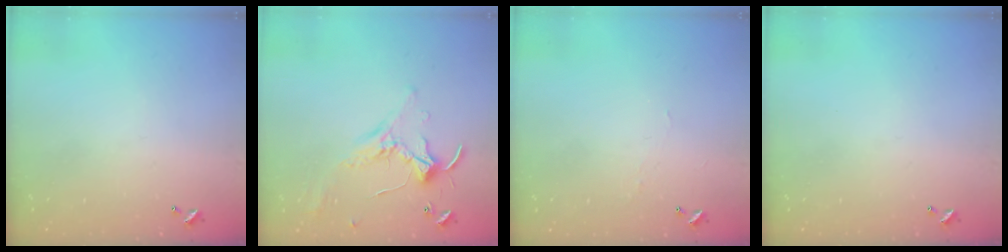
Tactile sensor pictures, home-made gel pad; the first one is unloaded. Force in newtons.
{"total": 0.9, "press": 0.8, "slide": 0.4}
{"total": 1.2, "press": 1.1, "slide": 0.3}
{"total": 0.0}